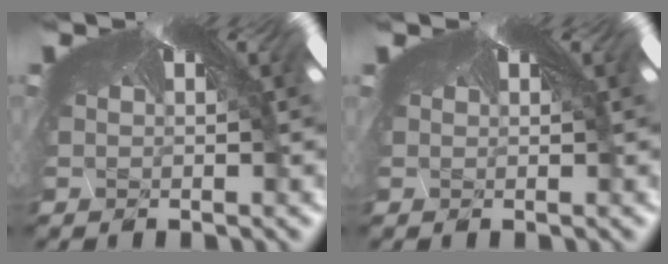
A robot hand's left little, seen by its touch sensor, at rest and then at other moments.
{"total": 0.0}